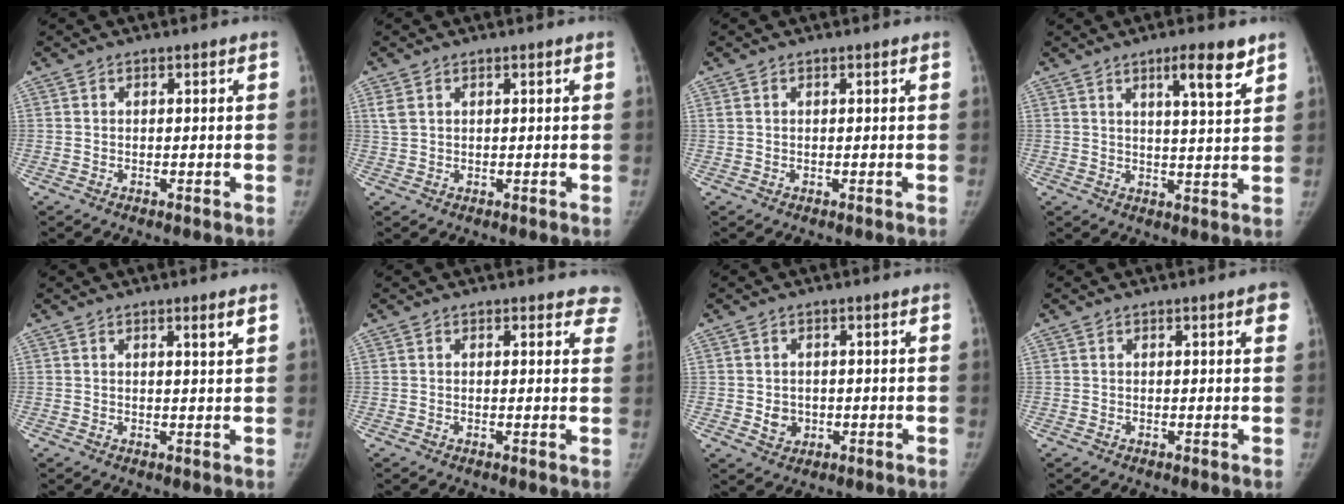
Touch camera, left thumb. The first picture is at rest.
{"total": 1.9, "force": [1.0, 1.1, 1.2], "torque": [-0.028, 0.007, 0.030]}
{"total": 0.7, "force": [0.3, 0.4, 0.5], "torque": [-0.011, 0.010, 0.009]}
{"total": 7.1, "force": [4.4, 0.9, 5.5], "torque": [-0.080, -0.029, 0.069]}
{"total": 1.9, "force": [1.2, -0.1, 1.6], "torque": [-0.024, -0.010, 0.018]}
{"total": 4.6, "force": [4.1, 2.0, 0.8], "torque": [0.033, -0.016, 0.021]}
{"total": 3.0, "force": [-0.4, 2.7, 1.4], "torque": [-0.006, 0.001, 0.001]}
{"total": 2.1, "force": [0.9, 0.4, 1.8], "torque": [-0.018, 0.001, 0.008]}